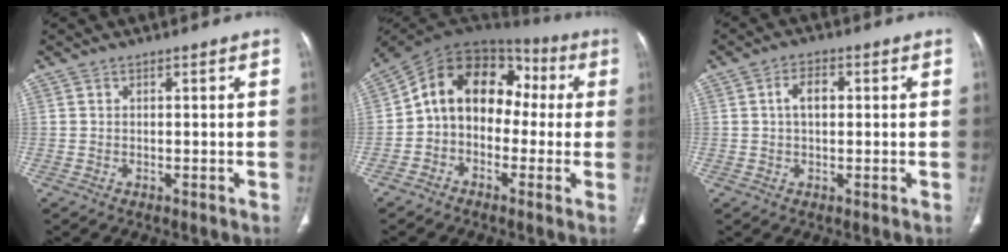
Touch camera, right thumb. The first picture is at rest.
{"total": 14.9, "force": [0.1, 11.1, 9.9], "torque": [-0.118, 0.057, -0.016]}
{"total": 4.2, "force": [0.6, 2.4, 3.3], "torque": [-0.058, 0.010, 0.009]}